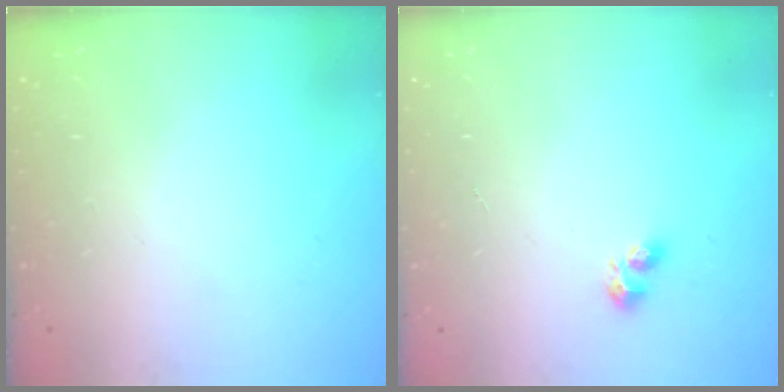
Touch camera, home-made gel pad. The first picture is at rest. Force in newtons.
{"total": 3.3, "press": 3.3, "slide": 0.7}